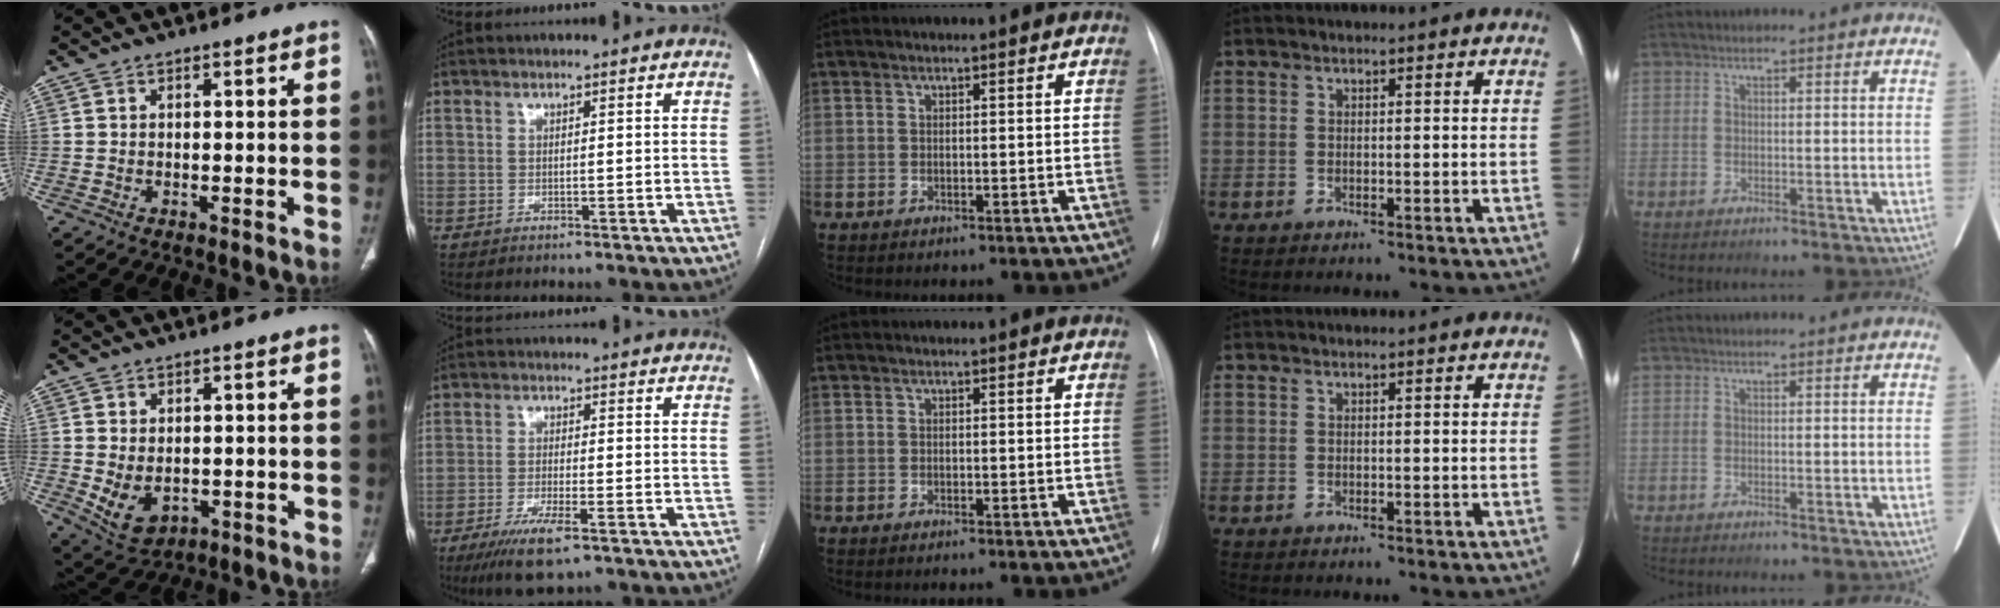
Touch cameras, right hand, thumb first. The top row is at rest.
{"thumb": {"total": 7.0, "force": [-1.0, 5.0, 4.9], "torque": [-0.079, -0.006, 0.004]}, "index": {"total": 7.3, "force": [-4.4, 1.0, 5.7], "torque": [-0.109, -0.018, -0.076]}, "middle": {"total": 0.6, "force": [-0.5, -0.2, 0.4], "torque": [-0.003, -0.002, -0.006]}}